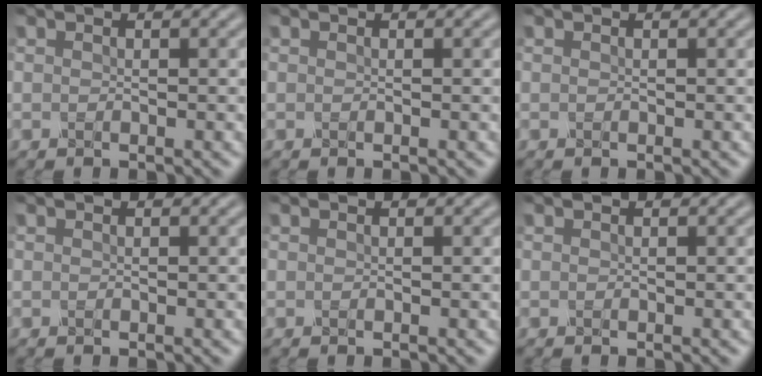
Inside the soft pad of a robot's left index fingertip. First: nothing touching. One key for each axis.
{"total": 0.0}
{"total": 0.0}
{"total": 0.0}
{"total": 0.0}
{"total": 0.0}